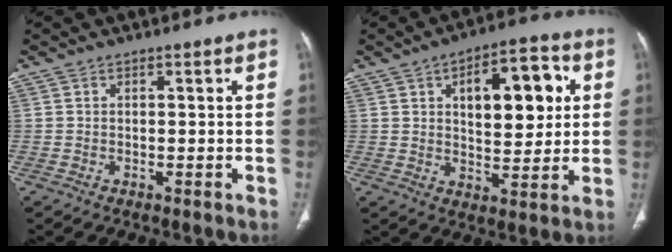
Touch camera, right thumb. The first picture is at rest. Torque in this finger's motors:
{"motor_torque": [0.46, 0.79, 0.46, -0.51, 0.10]}